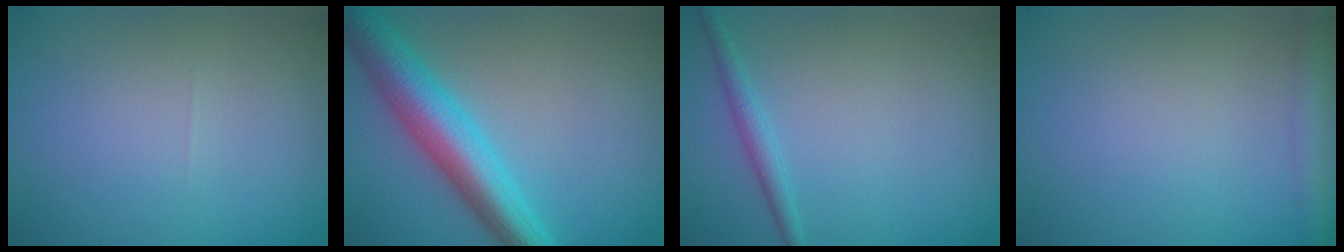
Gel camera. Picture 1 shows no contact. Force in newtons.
{"total": 7.5, "press": 7.5, "slide": 0.2}
{"total": 1.7, "press": 1.7, "slide": 0.0}
{"total": 2.4, "press": 2.4, "slide": 0.1}